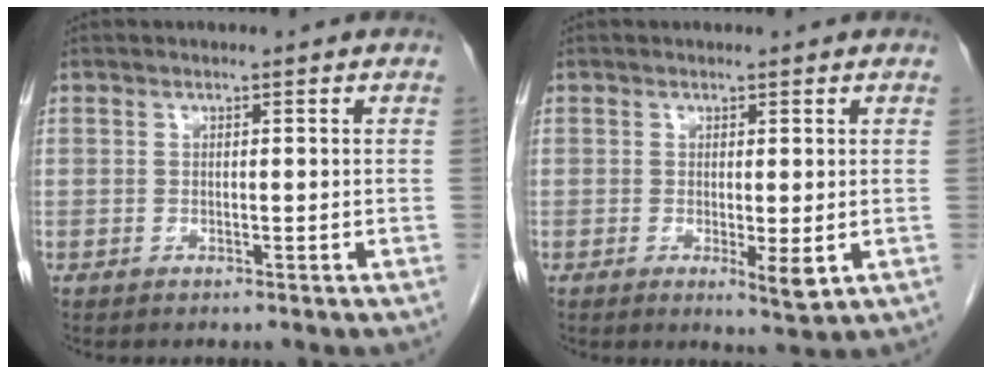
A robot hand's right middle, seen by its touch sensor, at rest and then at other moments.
{"total": 3.1, "force": [-0.5, 0.5, 3.0], "torque": [-0.044, -0.011, -0.003]}